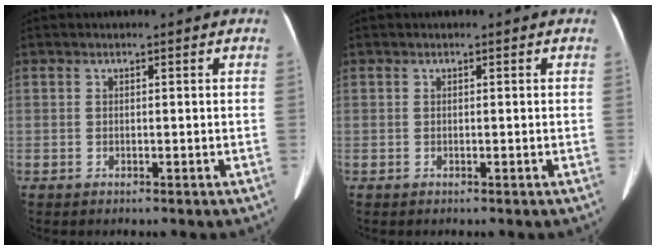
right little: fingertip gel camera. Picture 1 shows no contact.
{"total": 0.0}